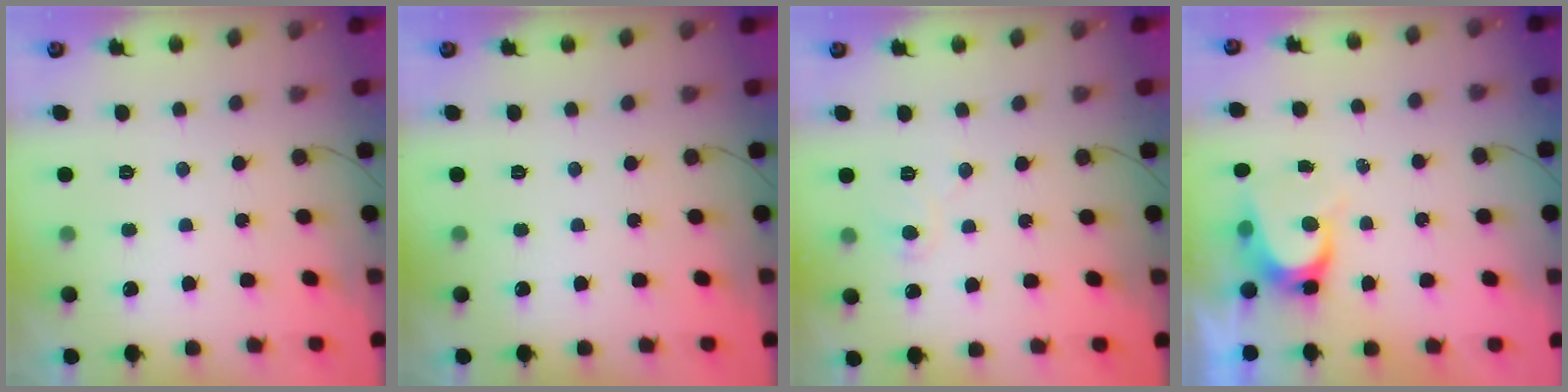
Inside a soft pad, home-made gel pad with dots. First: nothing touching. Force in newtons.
{"total": 0.0}
{"total": 6.4, "press": 6.4, "slide": 0.5}
{"total": 5.2, "press": 5.2, "slide": 0.4}